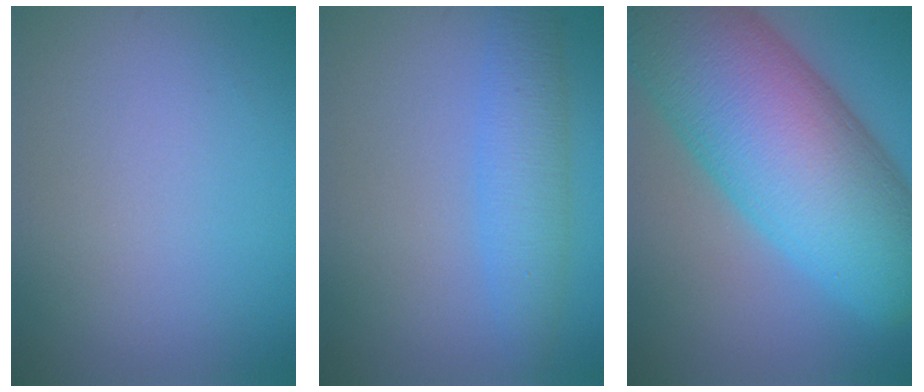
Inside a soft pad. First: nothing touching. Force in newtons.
{"total": 3.5, "press": 3.5, "slide": 0.2}
{"total": 16.0, "press": 16.0, "slide": 0.6}